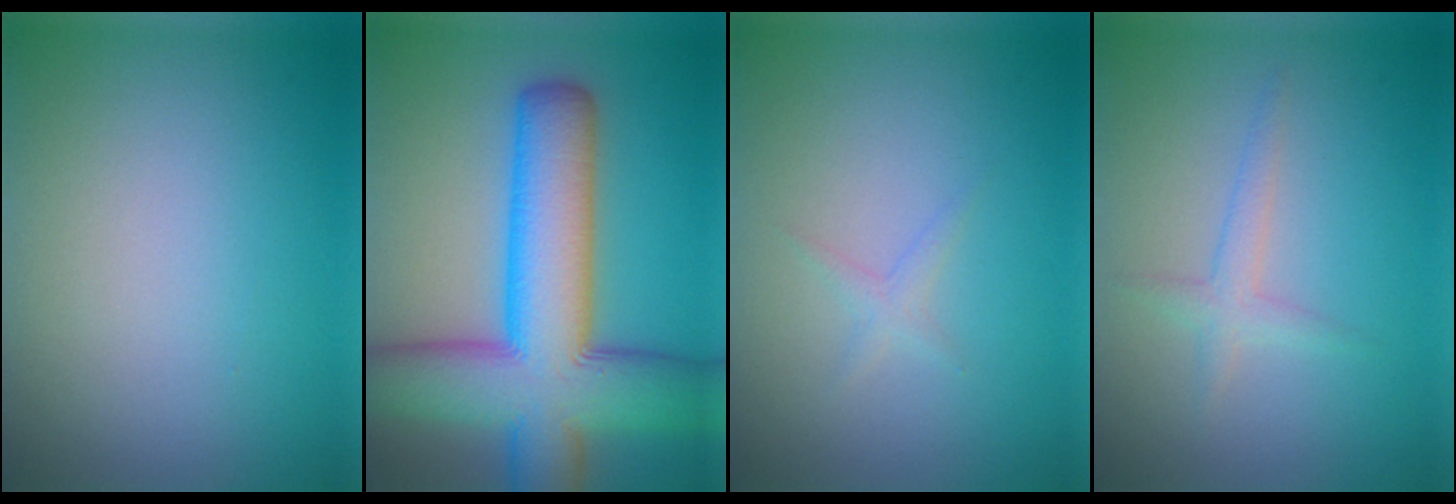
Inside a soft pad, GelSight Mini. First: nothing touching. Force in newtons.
{"total": 12.9, "press": 12.9, "slide": 0.4}
{"total": 0.9, "press": 0.9, "slide": 0.0}
{"total": 1.7, "press": 1.7, "slide": 0.1}